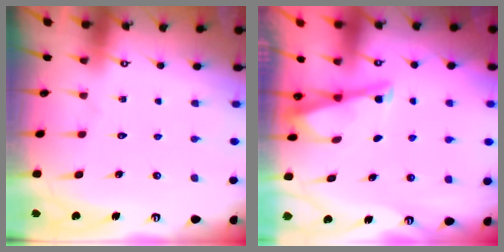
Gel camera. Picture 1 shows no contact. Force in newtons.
{"total": 2.9, "press": 2.9, "slide": 0.2}